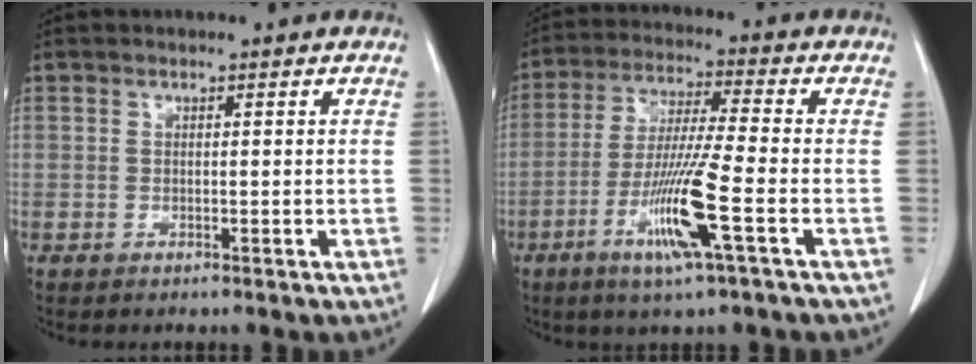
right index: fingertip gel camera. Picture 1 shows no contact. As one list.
[{"total": 11.6, "force": [-4.5, -0.6, 10.7], "torque": [-0.212, -0.019, -0.088]}]